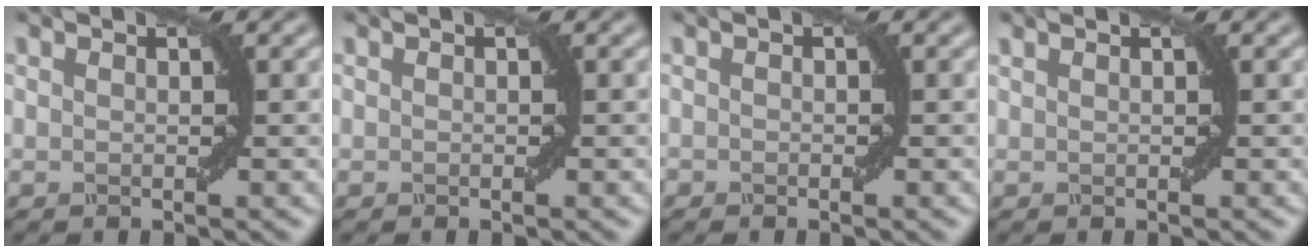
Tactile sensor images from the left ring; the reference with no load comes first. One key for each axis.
{"total": 0.0}
{"total": 0.6, "fx": -0.6, "fy": 0.1, "fz": 0.1, "tx": 0.000, "ty": 0.001, "tz": -0.011}
{"total": 0.9, "fx": 0.6, "fy": 0.4, "fz": 0.6, "tx": -0.001, "ty": -0.006, "tz": -0.003}